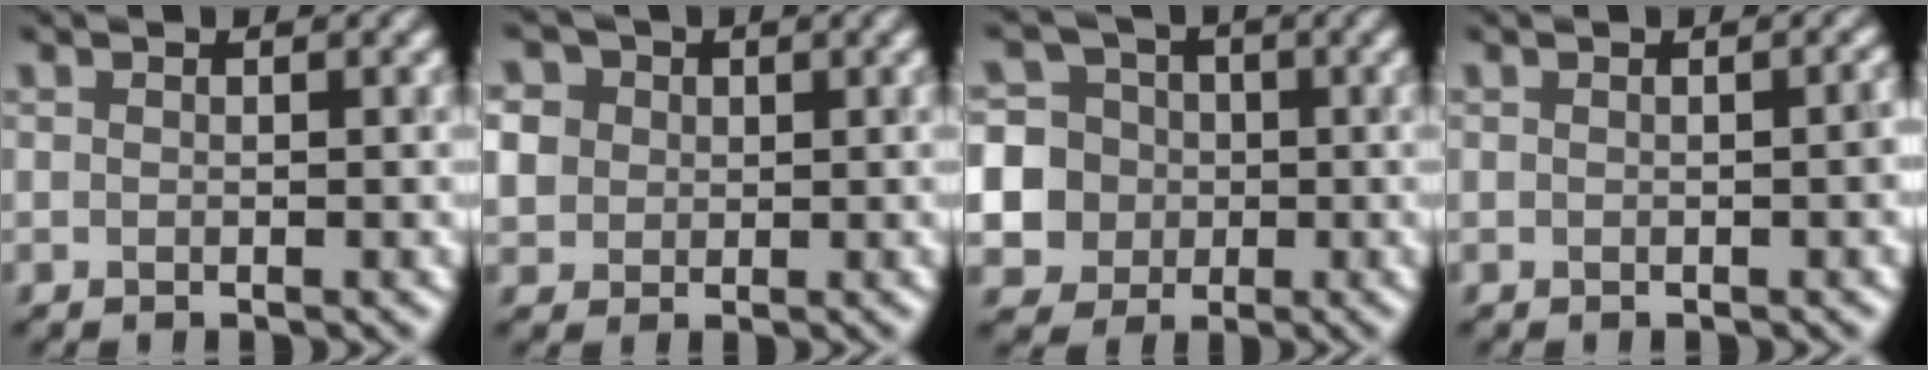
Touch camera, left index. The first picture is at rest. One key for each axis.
{"total": 6.2, "fx": 2.1, "fy": 5.2, "fz": 2.7, "tx": -0.072, "ty": 0.023, "tz": 0.025}
{"total": 9.3, "fx": -0.9, "fy": 9.0, "fz": 2.2, "tx": -0.075, "ty": 0.007, "tz": -0.027}
{"total": 0.8, "fx": -0.1, "fy": 0.0, "fz": 0.8, "tx": -0.010, "ty": 0.004, "tz": 0.001}